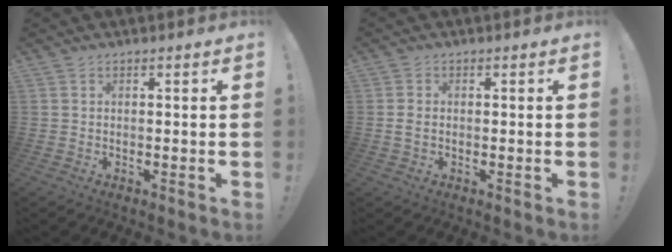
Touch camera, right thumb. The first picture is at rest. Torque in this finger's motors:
{"motor_torque": [-0.12, 0.16, 0.05, 0.28, 0.06]}